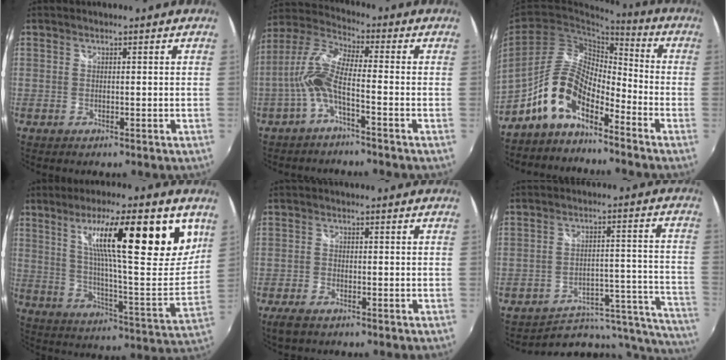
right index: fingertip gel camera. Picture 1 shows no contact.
{"total": 8.6, "force": [-2.5, 1.9, 7.9], "torque": [-0.181, 0.014, -0.050]}
{"total": 10.4, "force": [-7.2, 4.0, 6.3], "torque": [-0.133, 0.022, -0.142]}
{"total": 23.7, "force": [11.2, 4.5, 20.3], "torque": [-0.294, 0.007, 0.186]}
{"total": 4.2, "force": [-3.0, 1.7, 2.4], "torque": [-0.060, -0.010, -0.056]}
{"total": 19.5, "force": [-17.3, 6.2, 6.5], "torque": [-0.065, 0.023, -0.217]}